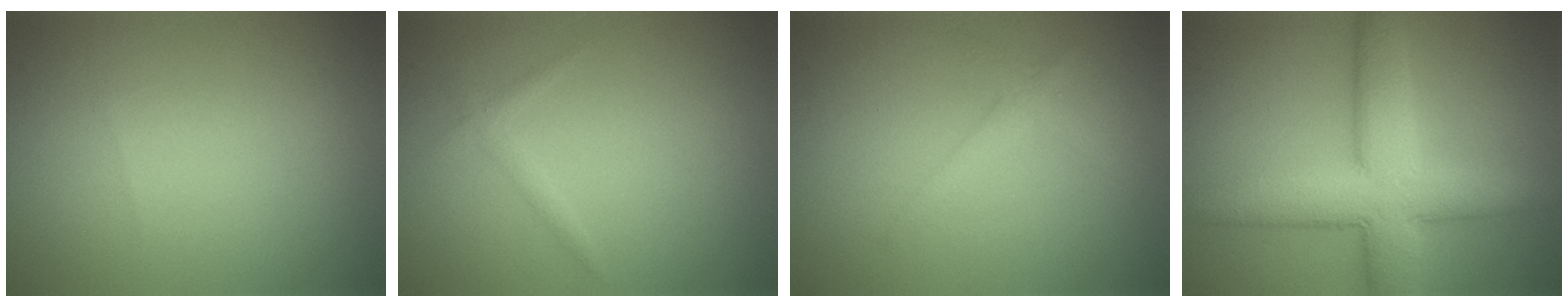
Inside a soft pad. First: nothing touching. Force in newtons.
{"total": 0.9, "press": 0.9, "slide": 0.1}
{"total": 1.4, "press": 1.4, "slide": 0.1}
{"total": 8.6, "press": 8.6, "slide": 0.4}